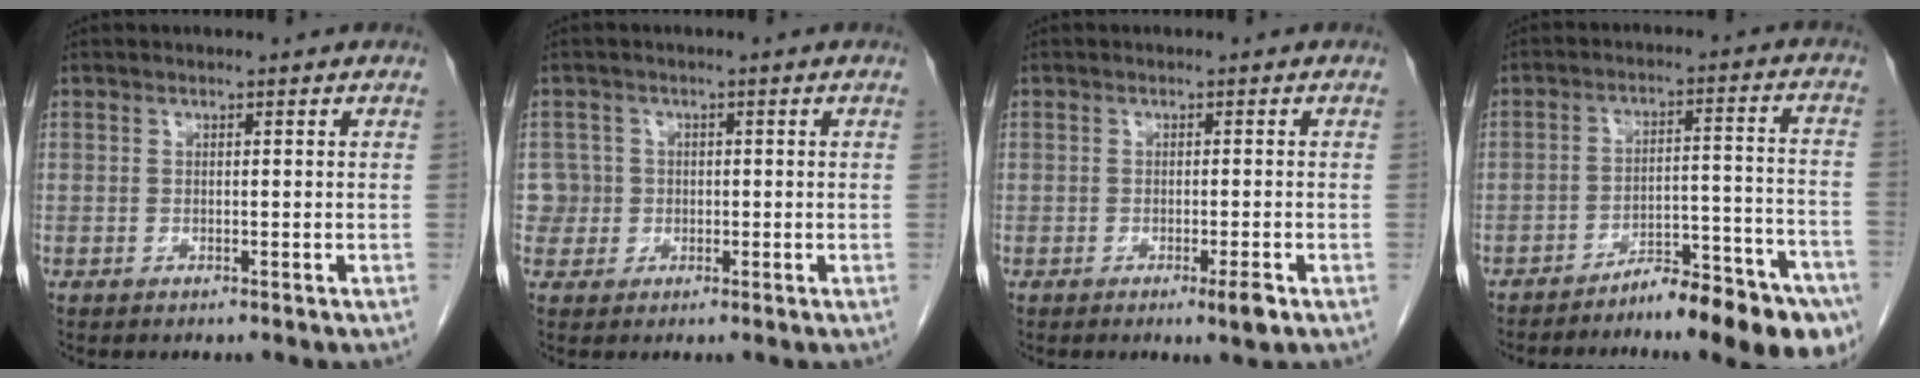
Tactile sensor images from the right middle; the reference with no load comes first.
{"total": 2.4, "force": [-0.1, 2.4, -0.5], "torque": [0.022, 0.007, -0.006]}
{"total": 2.2, "force": [-1.2, -0.2, 1.8], "torque": [-0.024, -0.005, -0.016]}
{"total": 13.5, "force": [-10.2, 2.2, 8.5], "torque": [-0.079, 0.037, -0.152]}